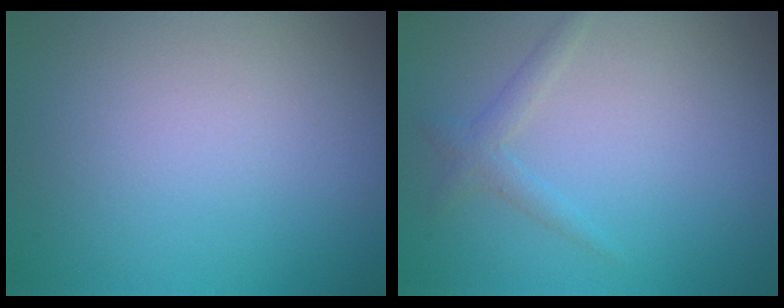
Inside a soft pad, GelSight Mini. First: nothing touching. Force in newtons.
{"total": 1.5, "press": 1.5, "slide": 0.1}